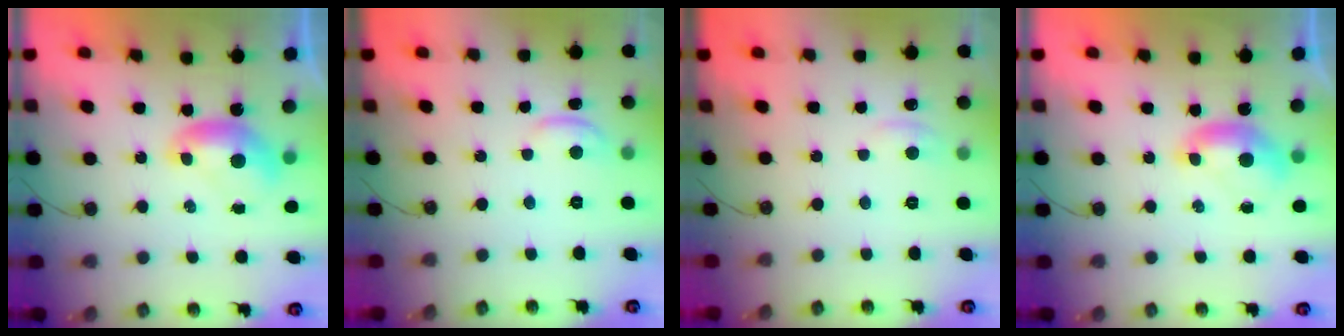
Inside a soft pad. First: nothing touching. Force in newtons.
{"total": 0.8, "press": 0.6, "slide": 0.5}
{"total": 1.3, "press": 1.1, "slide": 0.5}
{"total": 0.6, "press": 0.1, "slide": 0.6}